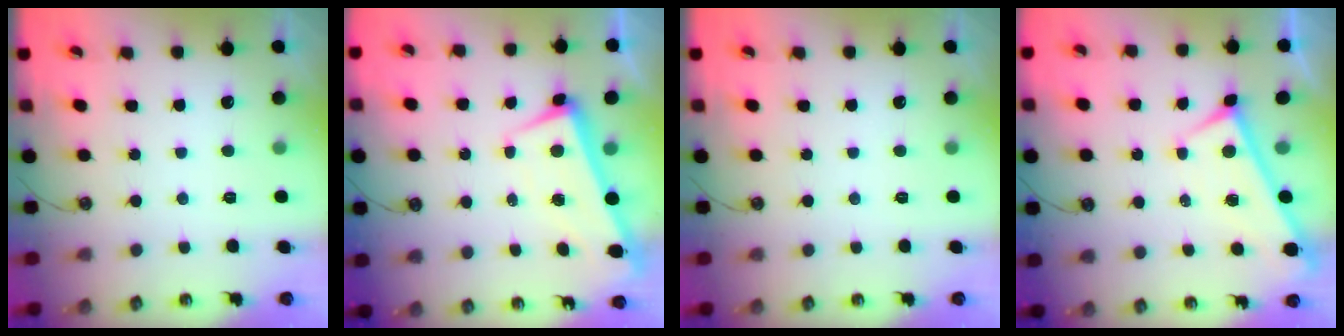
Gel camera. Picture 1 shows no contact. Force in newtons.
{"total": 1.8, "press": 0.8, "slide": 1.6}
{"total": 0.0}
{"total": 0.0}